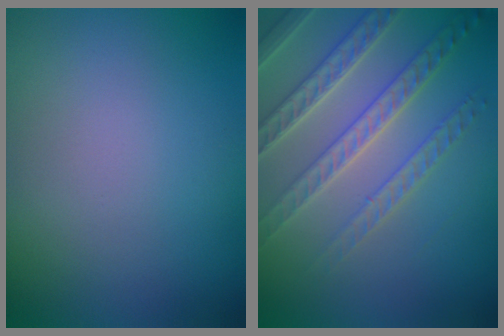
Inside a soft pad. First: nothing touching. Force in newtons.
{"total": 4.7, "press": 4.3, "slide": 1.8}